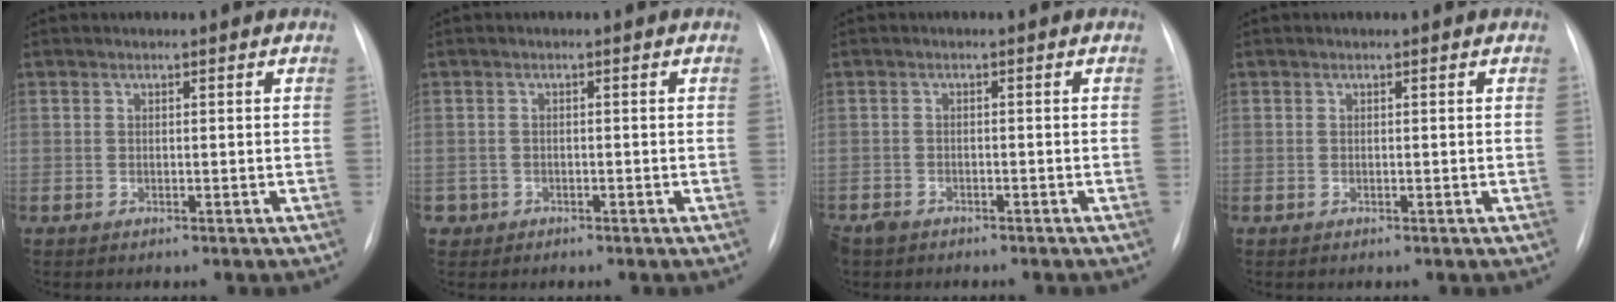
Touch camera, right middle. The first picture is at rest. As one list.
[{"total": 1.4, "force": [-0.7, 1.2, -0.1], "torque": [0.001, 0.007, -0.011]}, {"total": 3.4, "force": [-2.8, 1.8, 0.8], "torque": [-0.015, -0.001, -0.041]}, {"total": 0.0}]